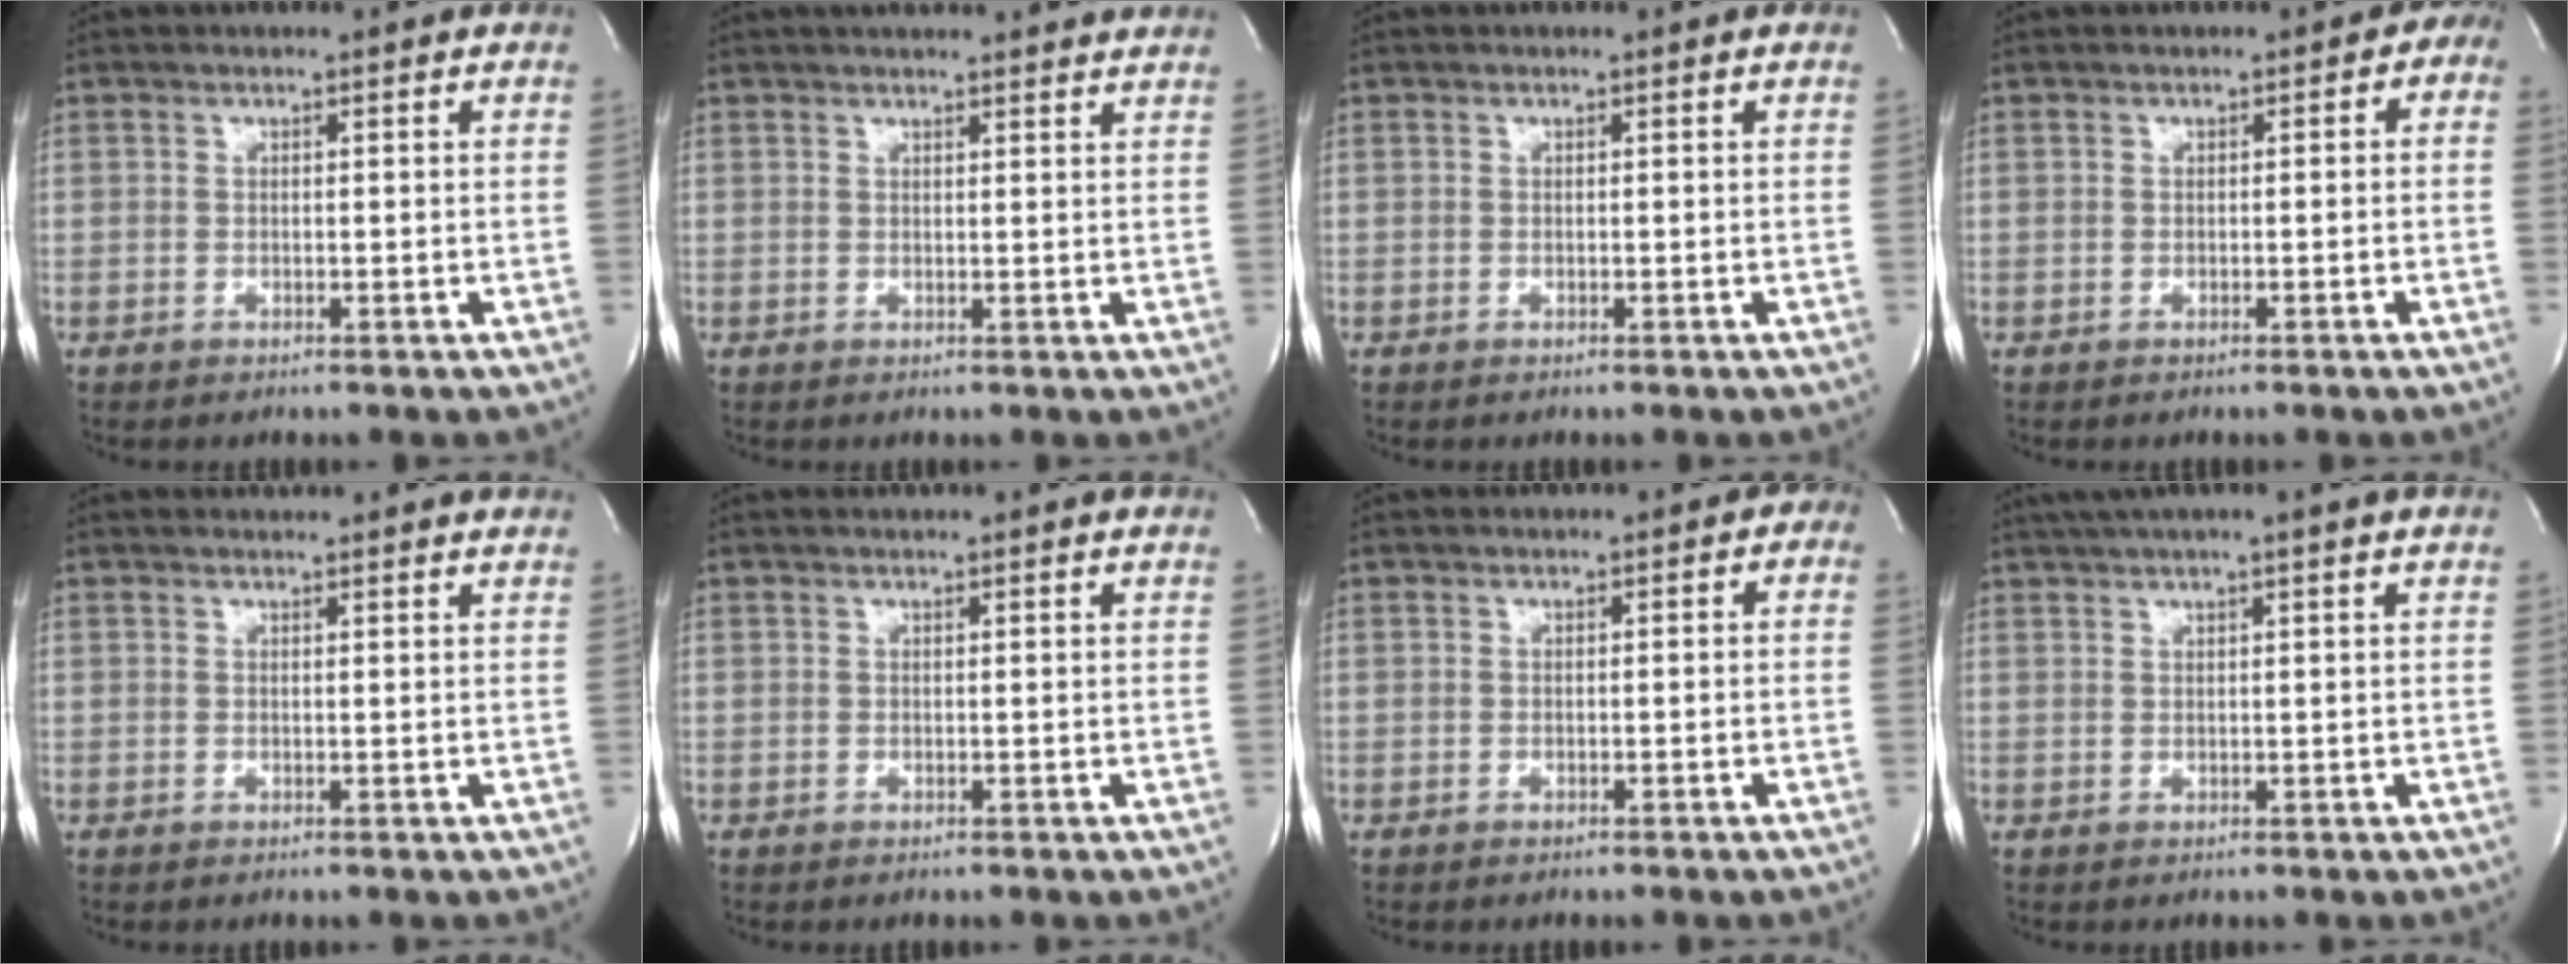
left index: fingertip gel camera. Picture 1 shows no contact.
{"total": 11.6, "force": [10.8, 1.2, 4.2], "torque": [-0.053, 0.021, 0.122]}
{"total": 0.0}
{"total": 2.1, "force": [-0.8, 1.5, 1.2], "torque": [-0.001, 0.016, -0.017]}
{"total": 4.8, "force": [4.6, 0.4, 0.9], "torque": [-0.015, 0.013, 0.042]}
{"total": 2.0, "force": [1.9, -0.1, 0.6], "torque": [-0.014, 0.014, 0.020]}
{"total": 1.3, "force": [-0.7, 0.9, 0.5], "torque": [0.012, 0.007, -0.018]}
{"total": 5.7, "force": [4.3, -0.7, 3.7], "torque": [-0.060, 0.027, 0.063]}